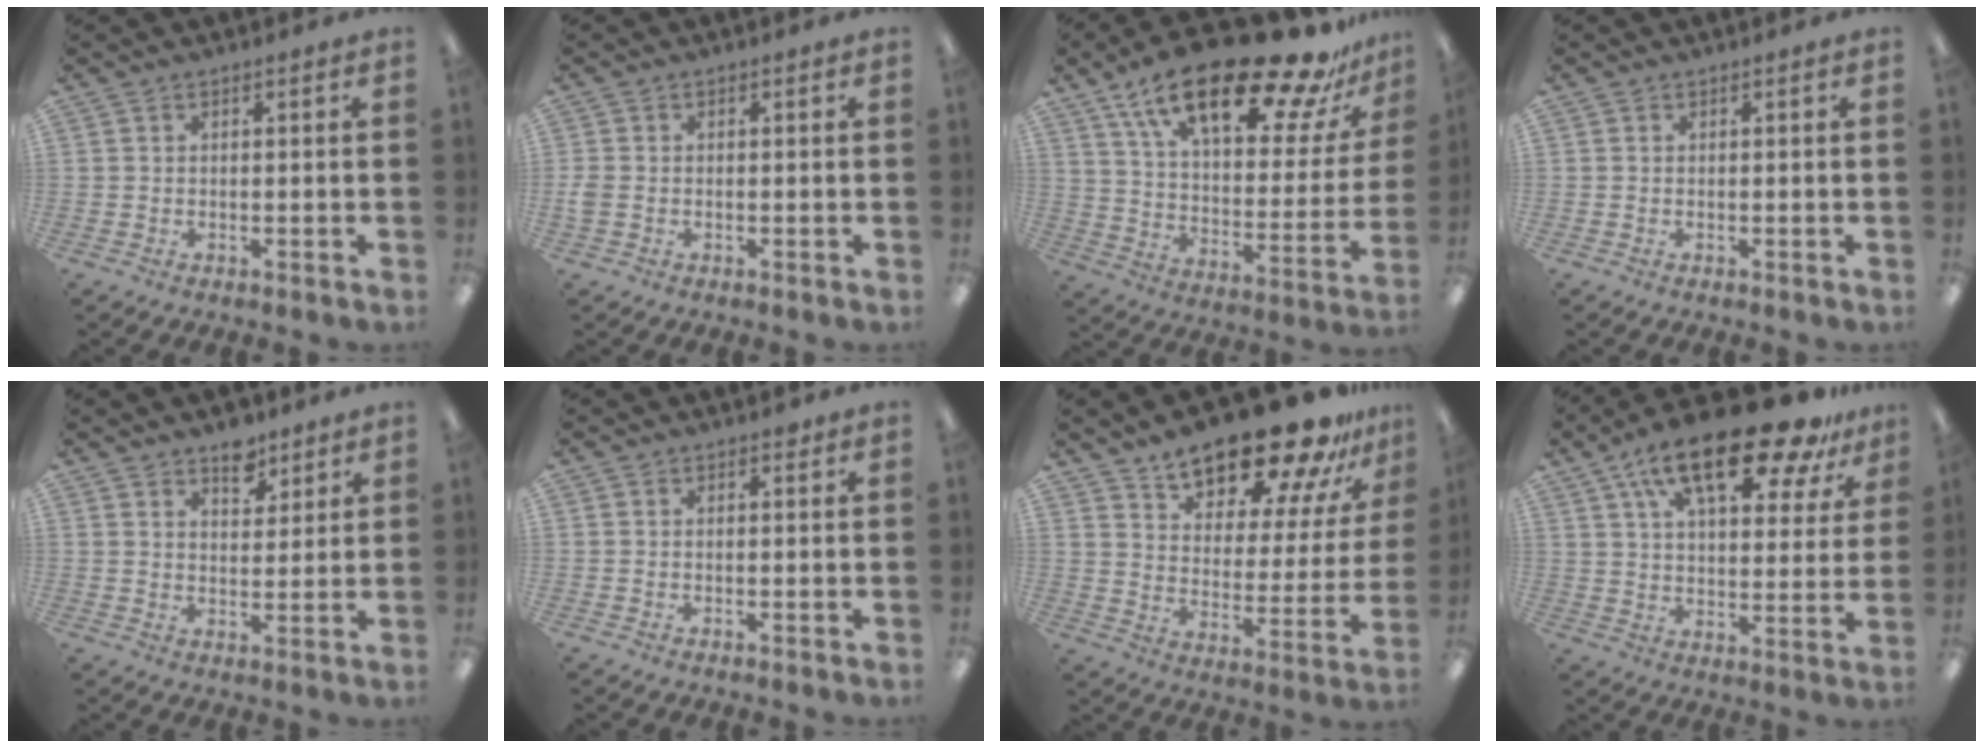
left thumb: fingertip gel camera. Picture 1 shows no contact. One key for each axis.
{"total": 2.1, "fx": -0.4, "fy": 1.6, "fz": 1.4, "tx": -0.031, "ty": 0.002, "tz": -0.009}
{"total": 27.4, "fx": 18.2, "fy": 9.4, "fz": 18.1, "tx": -0.282, "ty": -0.110, "tz": 0.300}
{"total": 0.0}
{"total": 8.9, "fx": 6.7, "fy": 4.5, "fz": 3.7, "tx": -0.029, "ty": -0.043, "tz": 0.113}
{"total": 0.6, "fx": 0.5, "fy": 0.3, "fz": 0.2, "tx": 0.002, "ty": -0.001, "tz": 0.006}
{"total": 21.5, "fx": 17.7, "fy": 6.7, "fz": 10.1, "tx": -0.152, "ty": -0.125, "tz": 0.297}
{"total": 22.1, "fx": 14.0, "fy": 8.4, "fz": 14.9, "tx": -0.236, "ty": -0.069, "tz": 0.232}